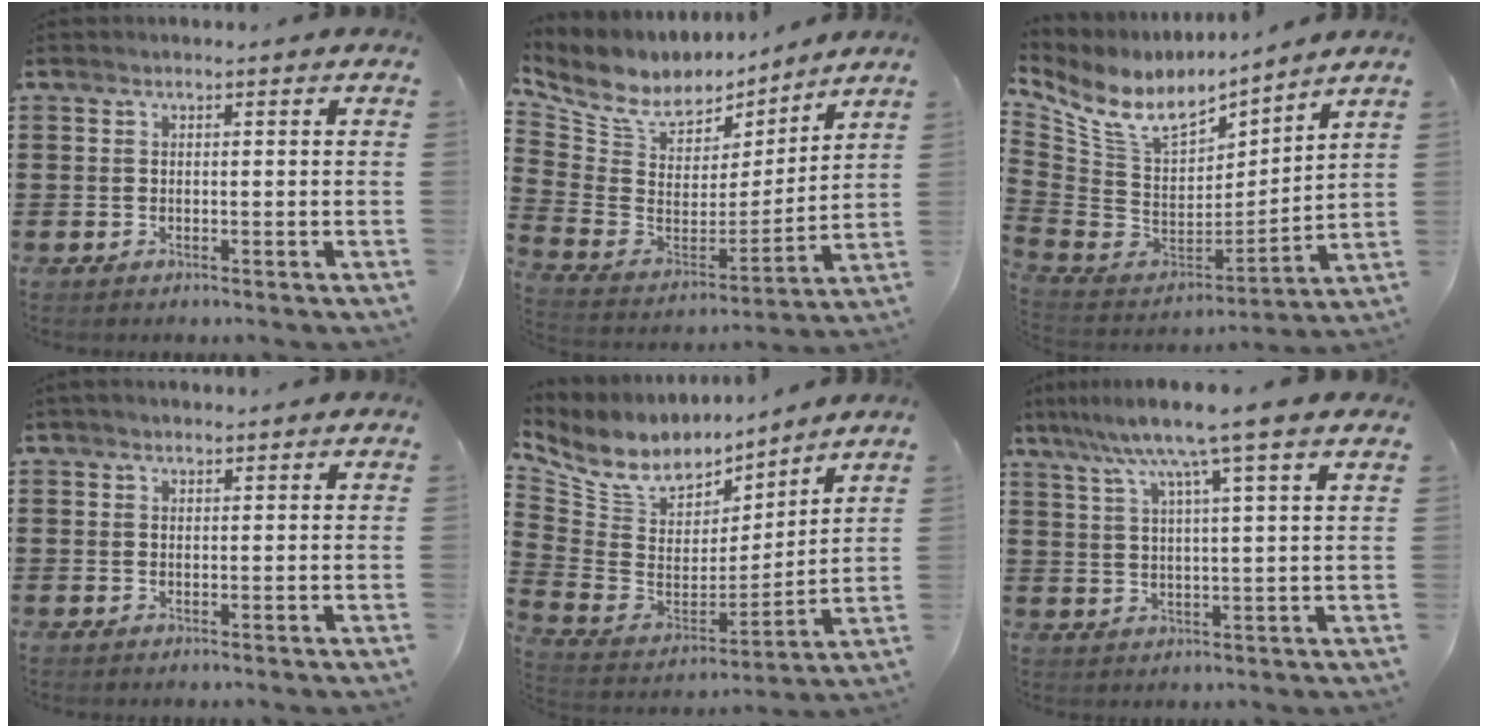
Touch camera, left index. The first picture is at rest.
{"total": 7.5, "force": [5.8, 4.2, 2.2], "torque": [-0.083, -0.039, 0.104]}
{"total": 9.6, "force": [6.6, 4.7, 5.3], "torque": [-0.137, -0.041, 0.118]}
{"total": 0.9, "force": [0.8, 0.4, 0.1], "torque": [-0.004, 0.003, 0.015]}
{"total": 7.6, "force": [5.9, 4.1, 2.5], "torque": [-0.091, -0.040, 0.105]}
{"total": 8.2, "force": [5.9, -0.6, 5.7], "torque": [-0.129, -0.020, 0.096]}